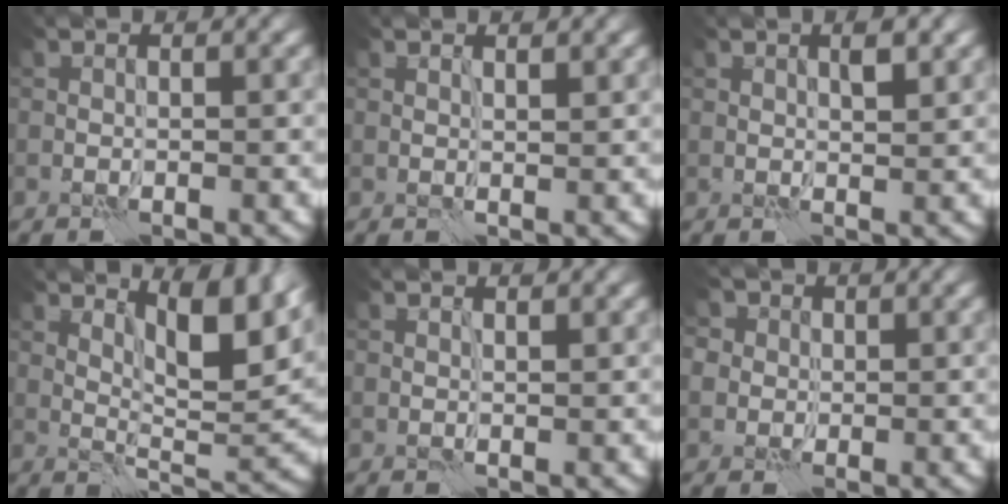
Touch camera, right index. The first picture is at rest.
{"total": 0.9, "force": [0.7, 0.0, 0.4], "torque": [-0.008, -0.002, 0.015]}
{"total": 1.6, "force": [0.9, 0.4, 1.2], "torque": [-0.019, 0.001, 0.016]}
{"total": 6.9, "force": [3.8, 1.7, 5.4], "torque": [-0.083, -0.006, 0.068]}
{"total": 0.5, "force": [0.5, -0.1, 0.2], "torque": [-0.004, 0.000, 0.011]}
{"total": 6.0, "force": [2.8, 4.8, 2.3], "torque": [-0.037, 0.025, 0.020]}